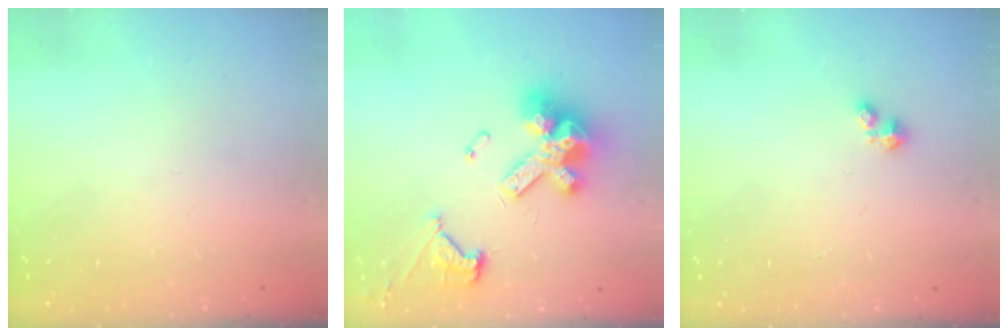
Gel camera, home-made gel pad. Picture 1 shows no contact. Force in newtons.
{"total": 15.0, "press": 14.9, "slide": 1.6}
{"total": 1.1, "press": 1.1, "slide": 0.3}